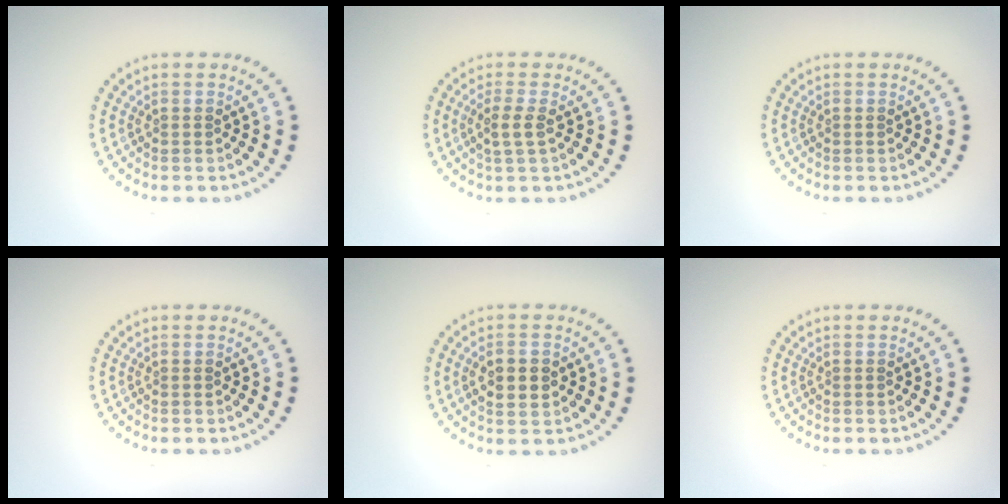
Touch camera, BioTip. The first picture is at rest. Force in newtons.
{"total": 1.8, "press": 1.6, "slide": 0.7}
{"total": 0.0}
{"total": 0.0}
{"total": 3.1, "press": 3.1, "slide": 0.2}
{"total": 0.0}